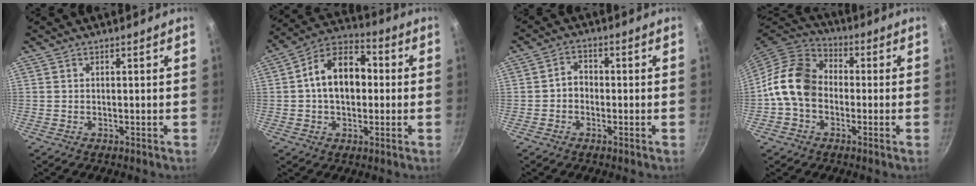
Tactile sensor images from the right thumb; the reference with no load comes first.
{"total": 14.2, "force": [0.8, 9.7, 10.4], "torque": [-0.130, 0.032, -0.006]}
{"total": 3.1, "force": [-0.7, 2.5, 1.6], "torque": [-0.011, 0.014, -0.019]}
{"total": 12.5, "force": [-1.3, 9.7, 7.8], "torque": [-0.113, 0.031, -0.044]}